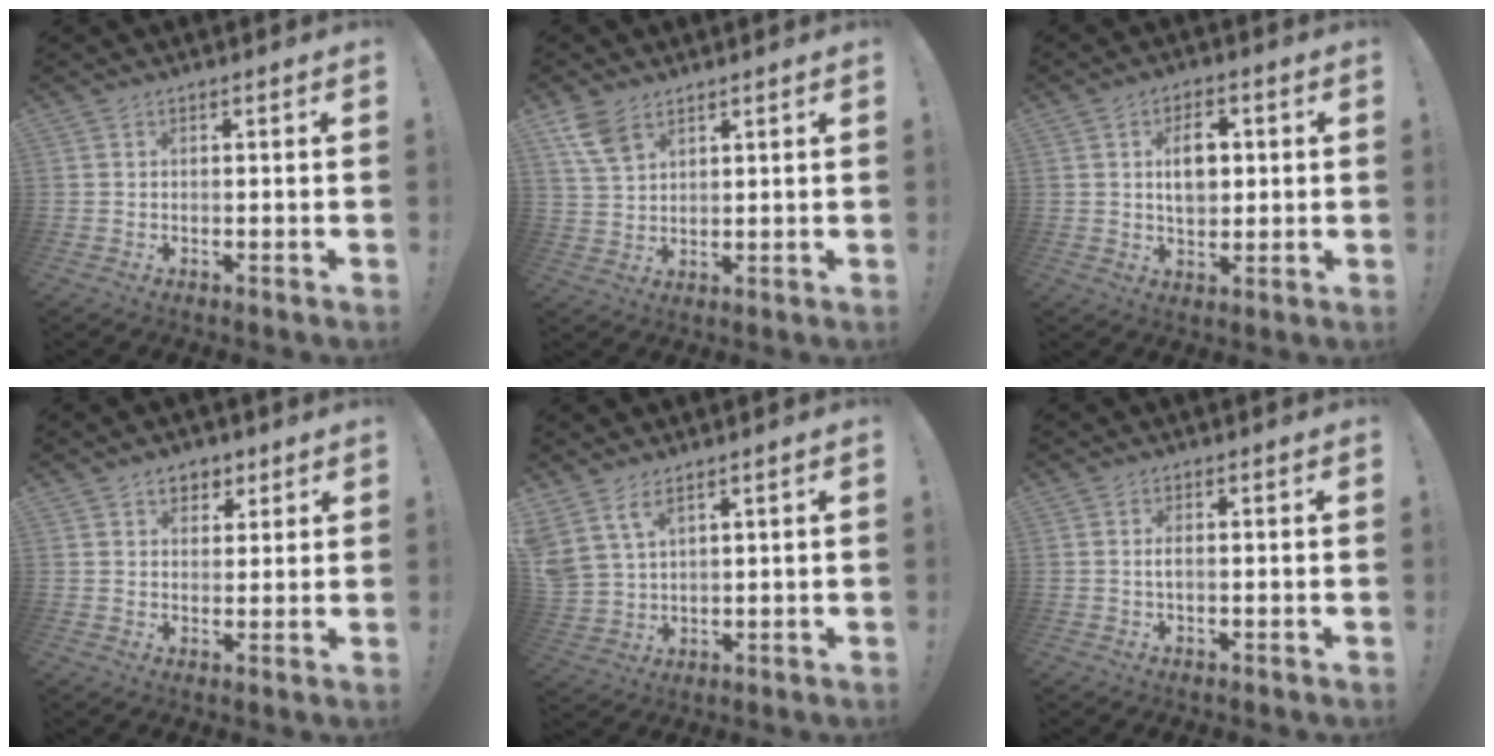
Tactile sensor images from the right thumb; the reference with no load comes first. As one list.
[{"total": 7.4, "force": [4.5, 4.1, 4.1], "torque": [-0.075, -0.013, 0.091]}, {"total": 8.4, "force": [1.3, 5.9, 5.9], "torque": [-0.091, 0.006, 0.019]}, {"total": 5.4, "force": [3.1, 4.2, 1.5], "torque": [-0.006, -0.016, 0.055]}, {"total": 6.5, "force": [4.7, 3.1, 3.3], "torque": [-0.071, -0.021, 0.095]}, {"total": 1.6, "force": [-0.2, 0.5, 1.6], "torque": [-0.026, 0.000, -0.004]}]